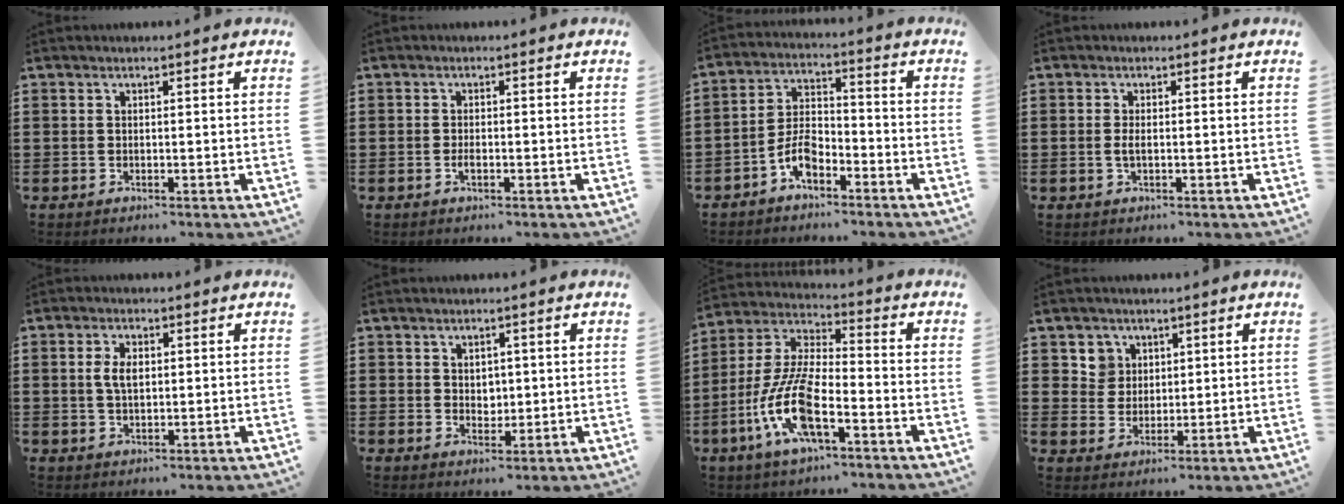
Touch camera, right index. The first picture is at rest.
{"total": 1.1, "force": [-0.4, 0.4, 0.9], "torque": [-0.018, -0.004, -0.006]}
{"total": 5.8, "force": [-3.5, 2.7, 3.7], "torque": [-0.083, 0.010, -0.069]}
{"total": 1.5, "force": [-0.2, 0.5, 1.4], "torque": [-0.034, -0.002, -0.006]}
{"total": 3.4, "force": [0.4, 1.9, 2.9], "torque": [-0.059, 0.010, 0.006]}
{"total": 2.4, "force": [1.1, 2.1, 0.7], "torque": [-0.013, 0.008, 0.016]}
{"total": 11.8, "force": [-5.1, 3.8, 9.9], "torque": [-0.239, -0.011, -0.104]}
{"total": 4.4, "force": [2.2, 3.7, 0.2], "torque": [-0.016, 0.011, 0.041]}